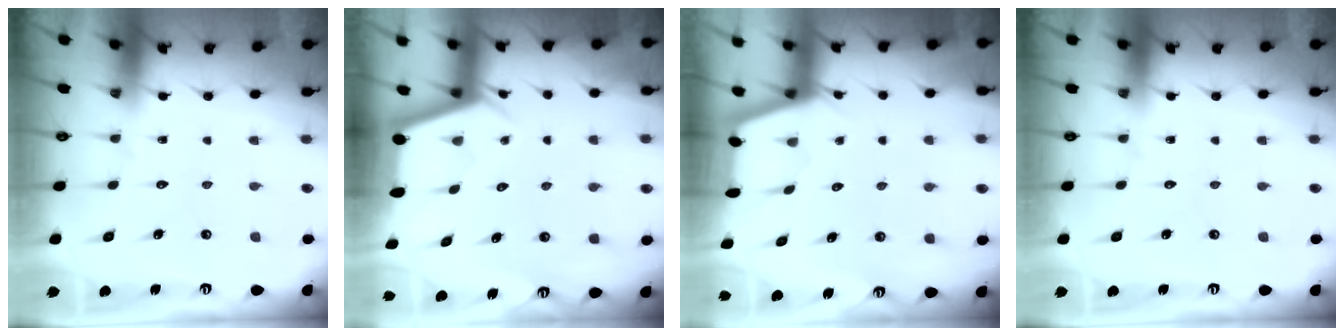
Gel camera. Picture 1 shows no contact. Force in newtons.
{"total": 2.2, "press": 2.2, "slide": 0.3}
{"total": 2.4, "press": 2.4, "slide": 0.4}
{"total": 0.0}